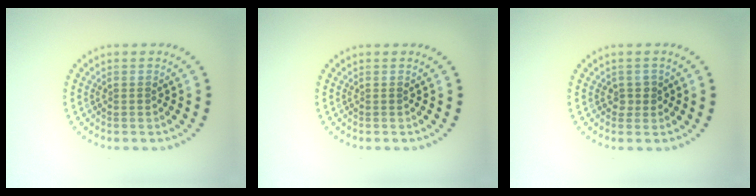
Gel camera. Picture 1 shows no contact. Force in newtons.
{"total": 0.0}
{"total": 1.0, "press": 0.9, "slide": 0.5}